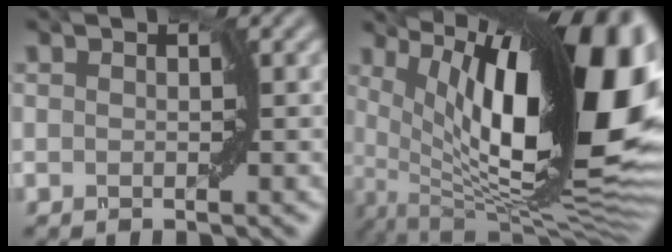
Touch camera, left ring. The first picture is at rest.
{"total": 18.5, "force": [4.9, 6.2, 16.8], "torque": [-0.231, 0.001, 0.088]}